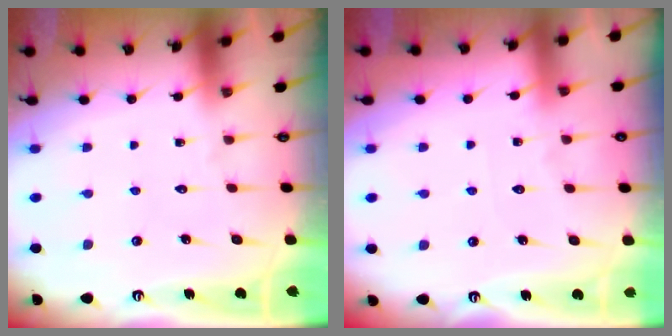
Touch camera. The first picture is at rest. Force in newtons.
{"total": 3.9, "press": 3.9, "slide": 0.6}